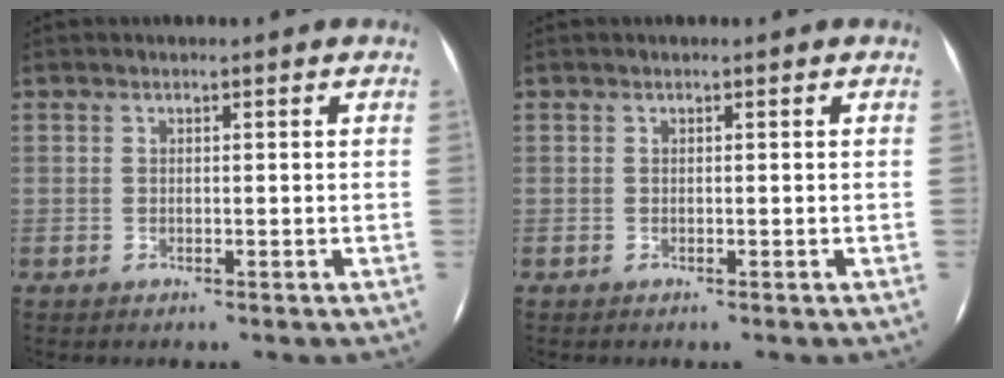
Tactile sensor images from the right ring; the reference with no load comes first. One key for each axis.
{"total": 0.0}